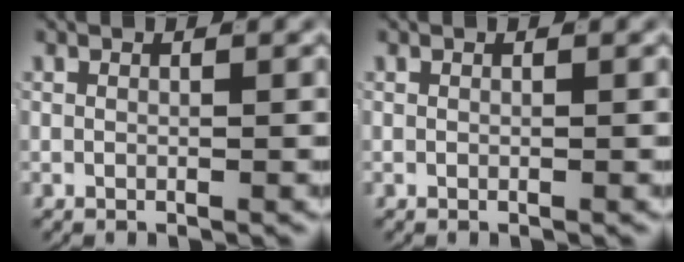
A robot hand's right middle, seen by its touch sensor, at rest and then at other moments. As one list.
[{"total": 0.0}]